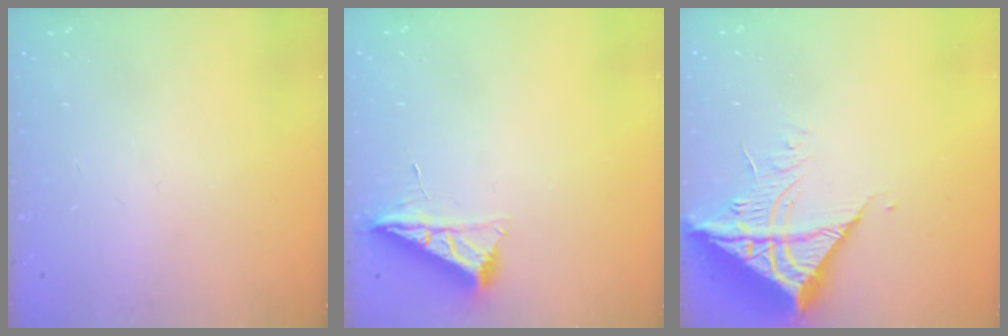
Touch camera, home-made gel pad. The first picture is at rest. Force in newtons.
{"total": 6.8, "press": 6.8, "slide": 0.9}
{"total": 11.2, "press": 11.1, "slide": 1.4}